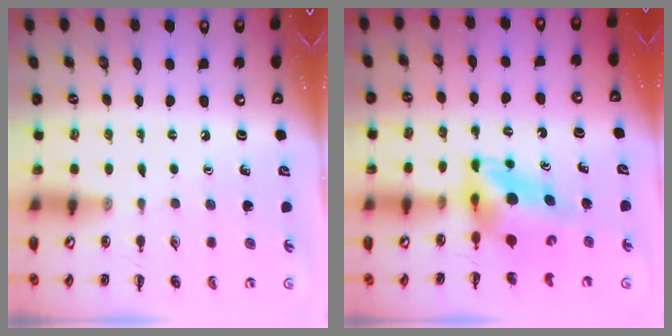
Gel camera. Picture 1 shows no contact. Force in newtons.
{"total": 5.1, "press": 4.9, "slide": 1.2}